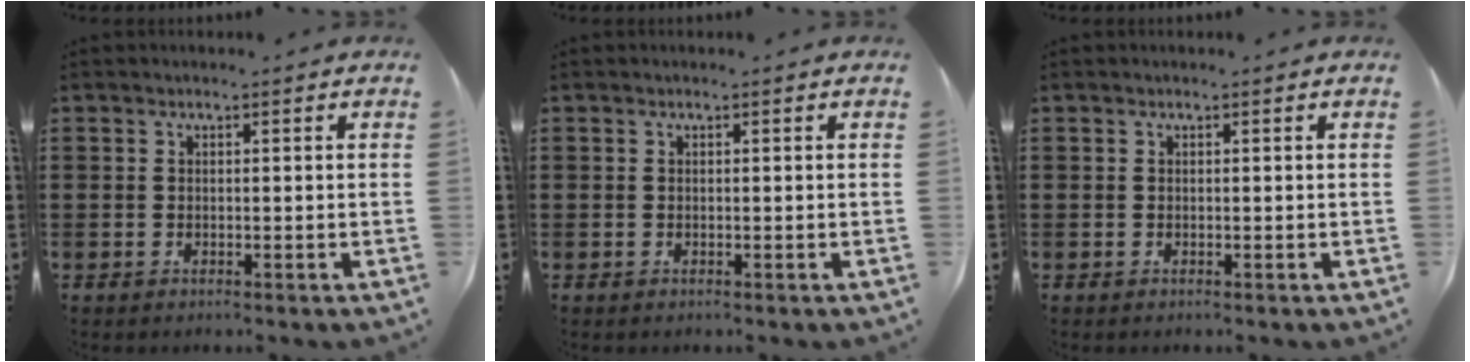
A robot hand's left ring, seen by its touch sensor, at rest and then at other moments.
{"total": 0.0}
{"total": 0.0}